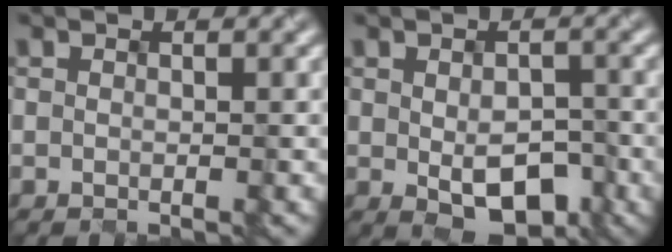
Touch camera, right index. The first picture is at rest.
{"total": 4.8, "force": [-1.7, 2.7, 3.6], "torque": [-0.060, -0.016, -0.012]}